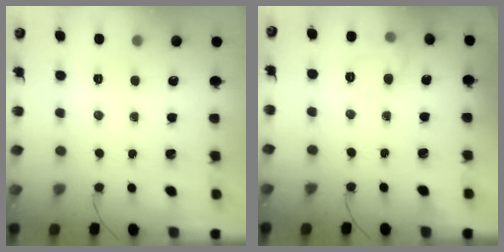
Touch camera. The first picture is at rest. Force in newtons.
{"total": 9.5, "press": 9.5, "slide": 0.3}